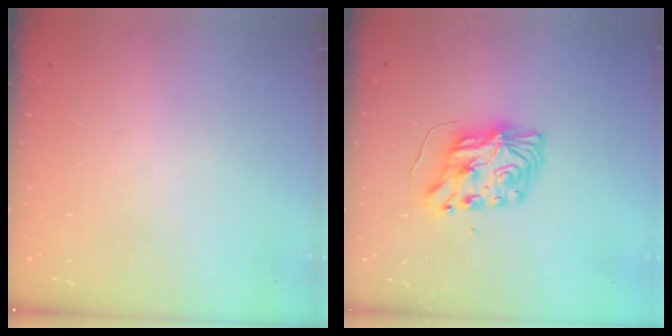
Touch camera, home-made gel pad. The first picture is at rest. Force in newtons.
{"total": 8.5, "press": 8.5, "slide": 0.6}